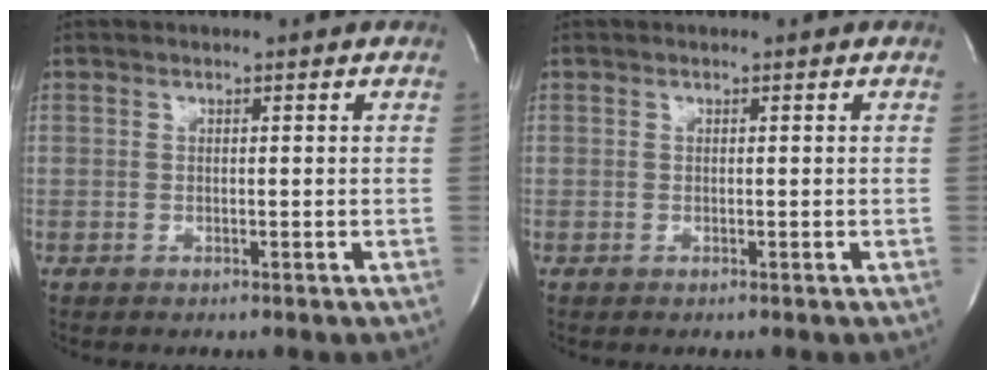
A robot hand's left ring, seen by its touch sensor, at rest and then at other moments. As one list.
[{"total": 0.0}]